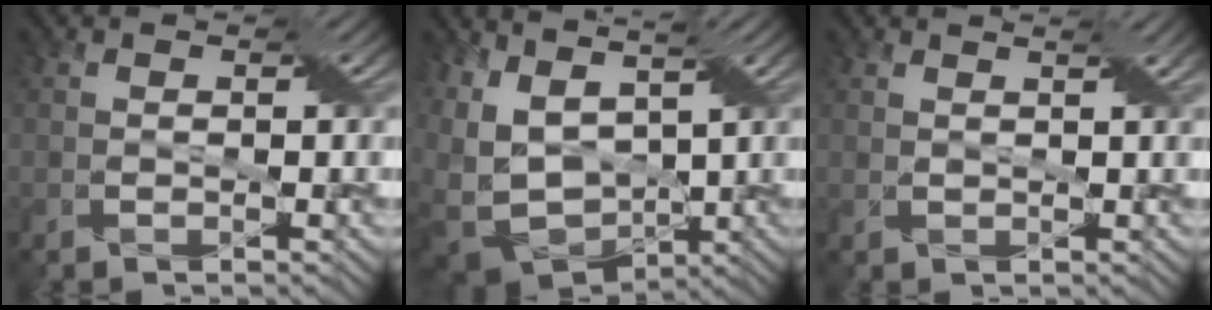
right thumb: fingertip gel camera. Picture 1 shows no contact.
{"total": 10.4, "force": [0.3, 6.2, 8.3], "torque": [-0.218, 0.000, 0.031]}
{"total": 1.9, "force": [1.4, 0.2, 1.2], "torque": [-0.019, -0.001, 0.019]}